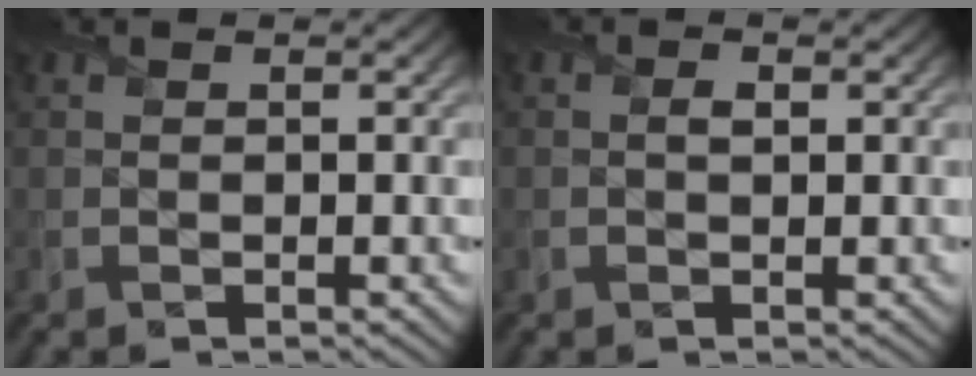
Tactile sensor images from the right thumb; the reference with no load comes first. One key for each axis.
{"total": 0.9, "fx": 0.1, "fy": 0.6, "fz": 0.6, "tx": -0.008, "ty": -0.004, "tz": -0.003}